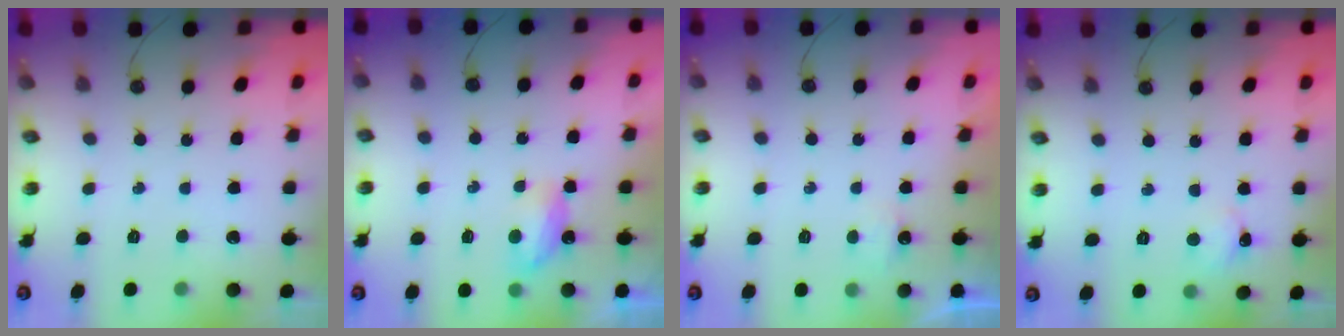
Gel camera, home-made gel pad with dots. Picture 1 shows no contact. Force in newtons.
{"total": 5.6, "press": 5.5, "slide": 0.7}
{"total": 2.6, "press": 2.6, "slide": 0.4}
{"total": 2.6, "press": 2.6, "slide": 0.4}